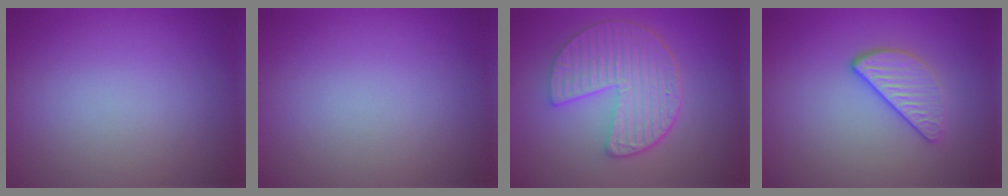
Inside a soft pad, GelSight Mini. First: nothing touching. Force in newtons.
{"total": 0.0}
{"total": 6.5, "press": 4.8, "slide": 4.4}
{"total": 3.0, "press": 2.5, "slide": 1.6}